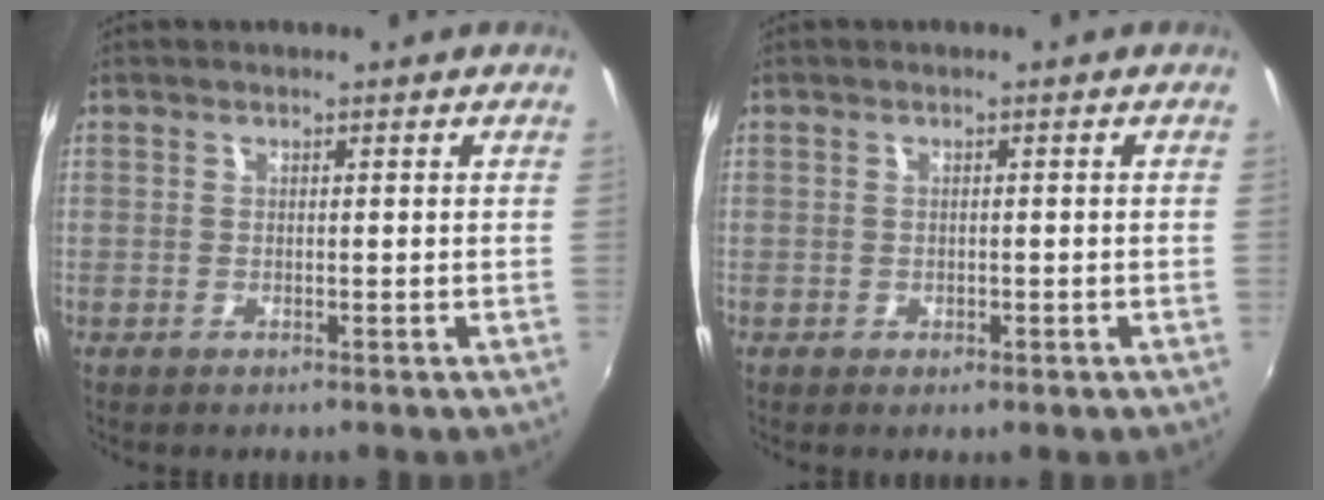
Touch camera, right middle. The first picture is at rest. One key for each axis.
{"total": 1.1, "fx": -0.6, "fy": 0.8, "fz": 0.5, "tx": -0.009, "ty": -0.006, "tz": -0.011}